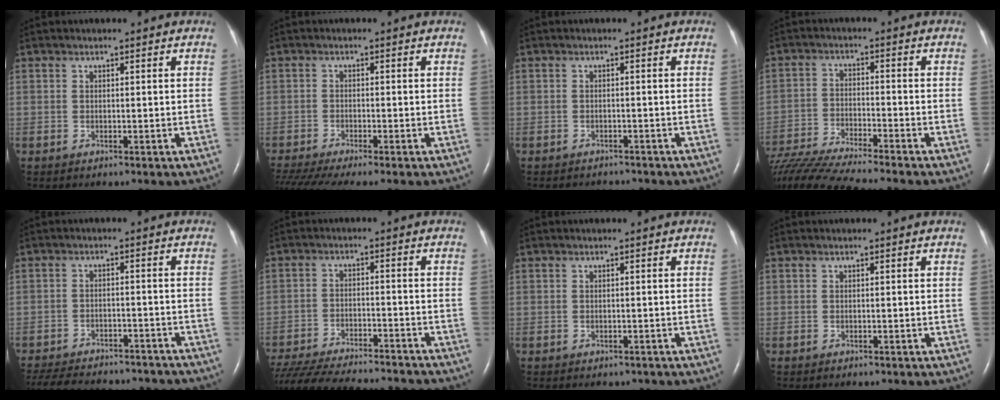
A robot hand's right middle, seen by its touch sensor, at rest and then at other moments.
{"total": 9.1, "force": [-7.7, 0.1, 4.9], "torque": [-0.076, -0.017, -0.126]}
{"total": 2.7, "force": [-2.7, 0.7, 0.1], "torque": [0.000, -0.006, -0.035]}
{"total": 16.0, "force": [-14.2, -0.9, 7.3], "torque": [-0.141, -0.030, -0.245]}
{"total": 21.1, "force": [-18.5, 6.2, 8.0], "torque": [-0.180, -0.021, -0.238]}
{"total": 23.8, "force": [-21.2, 4.0, 10.0], "torque": [-0.211, -0.046, -0.299]}
{"total": 1.5, "force": [-1.2, 0.8, 0.4], "torque": [-0.006, -0.001, -0.013]}
{"total": 0.0}